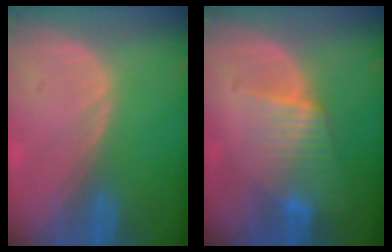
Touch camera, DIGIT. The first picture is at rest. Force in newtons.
{"total": 6.4, "press": 5.9, "slide": 2.5}